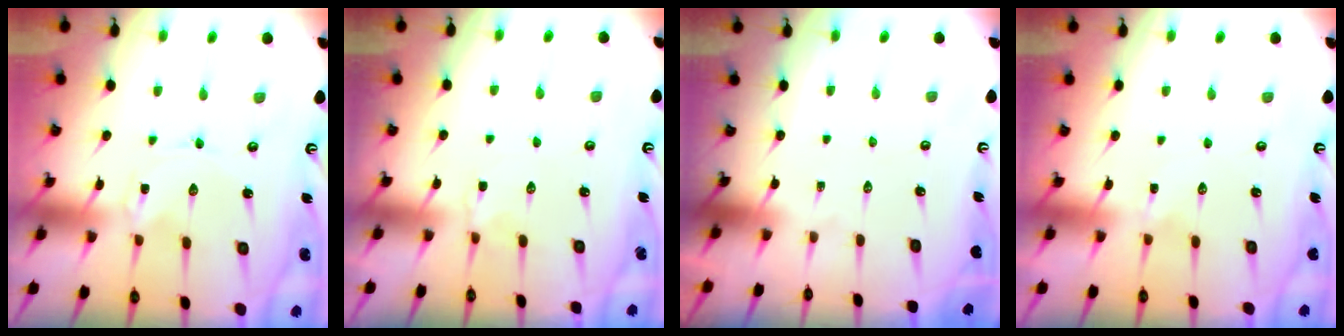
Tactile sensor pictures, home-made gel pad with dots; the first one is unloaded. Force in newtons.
{"total": 2.3, "press": 2.0, "slide": 1.2}
{"total": 0.0}
{"total": 1.8, "press": 1.7, "slide": 0.2}